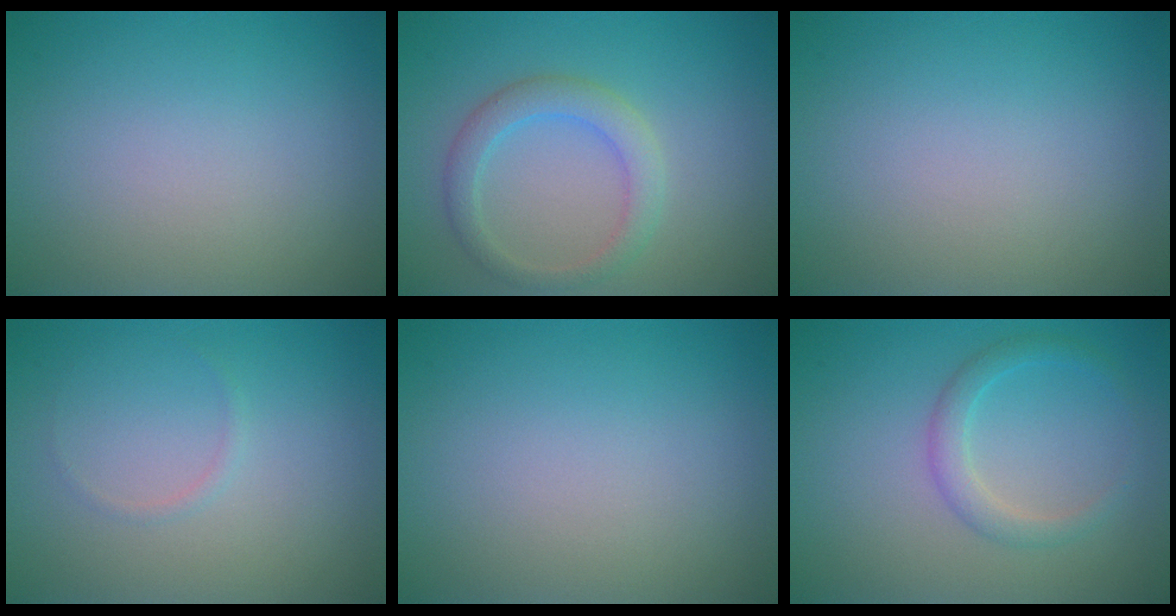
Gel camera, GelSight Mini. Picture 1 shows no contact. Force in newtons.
{"total": 2.9, "press": 2.9, "slide": 0.3}
{"total": 0.0}
{"total": 0.5, "press": 0.5, "slide": 0.1}
{"total": 0.0}
{"total": 2.1, "press": 2.1, "slide": 0.1}